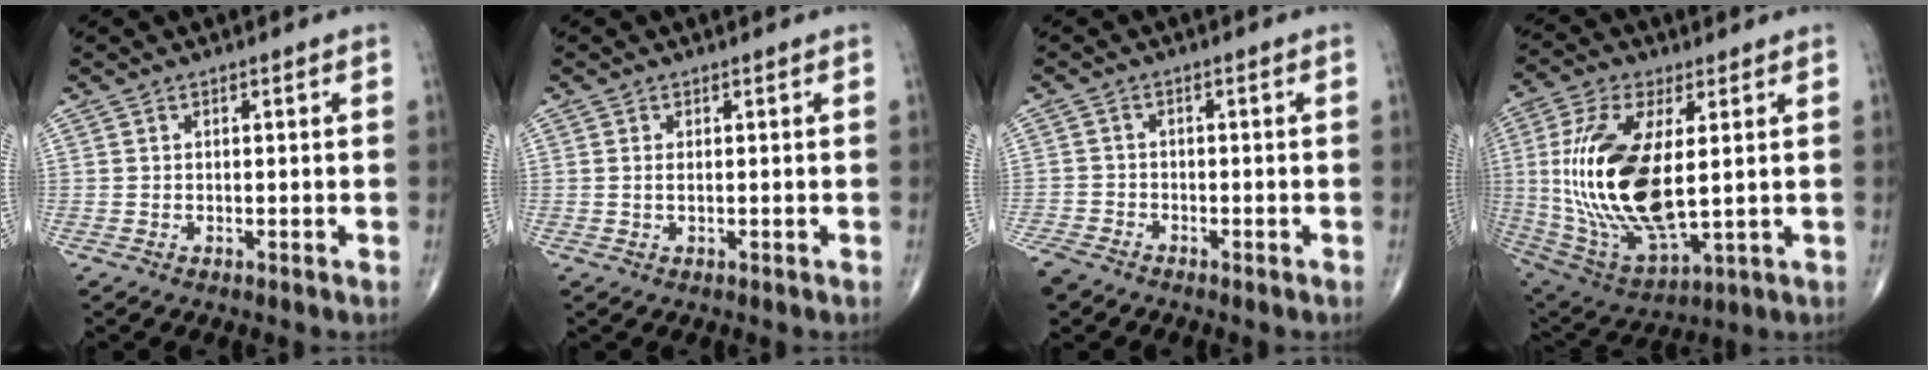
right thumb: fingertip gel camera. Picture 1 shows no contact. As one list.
[{"total": 0.8, "force": [0.1, 0.2, 0.8], "torque": [-0.019, 0.002, 0.004]}, {"total": 4.4, "force": [-3.6, 2.4, 1.1], "torque": [-0.032, 0.003, -0.074]}, {"total": 22.0, "force": [1.7, 9.8, 19.7], "torque": [-0.410, -0.018, 0.045]}]